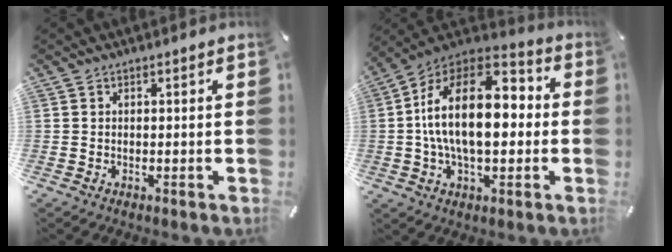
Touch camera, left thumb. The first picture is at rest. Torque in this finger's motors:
{"motor_torque": [0.60, 1.67, 1.74, -1.02, 0.80]}